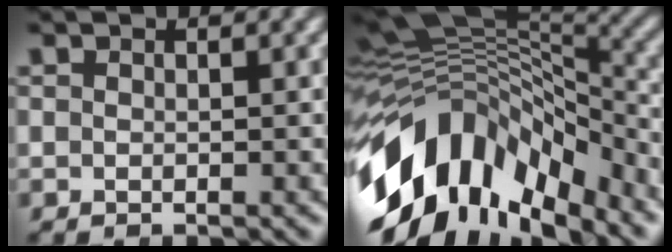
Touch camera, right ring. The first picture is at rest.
{"total": 14.2, "force": [-4.8, 9.6, 9.3], "torque": [-0.166, -0.027, -0.065]}